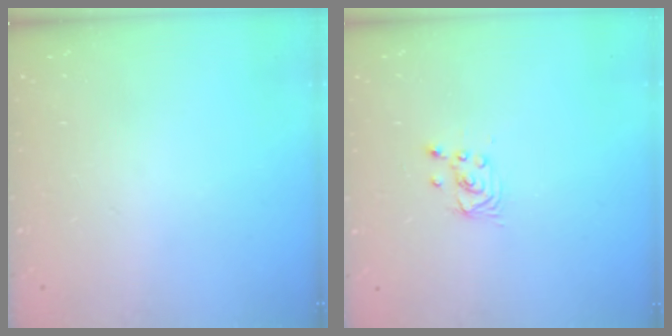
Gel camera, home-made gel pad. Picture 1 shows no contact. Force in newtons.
{"total": 2.2, "press": 2.2, "slide": 0.2}